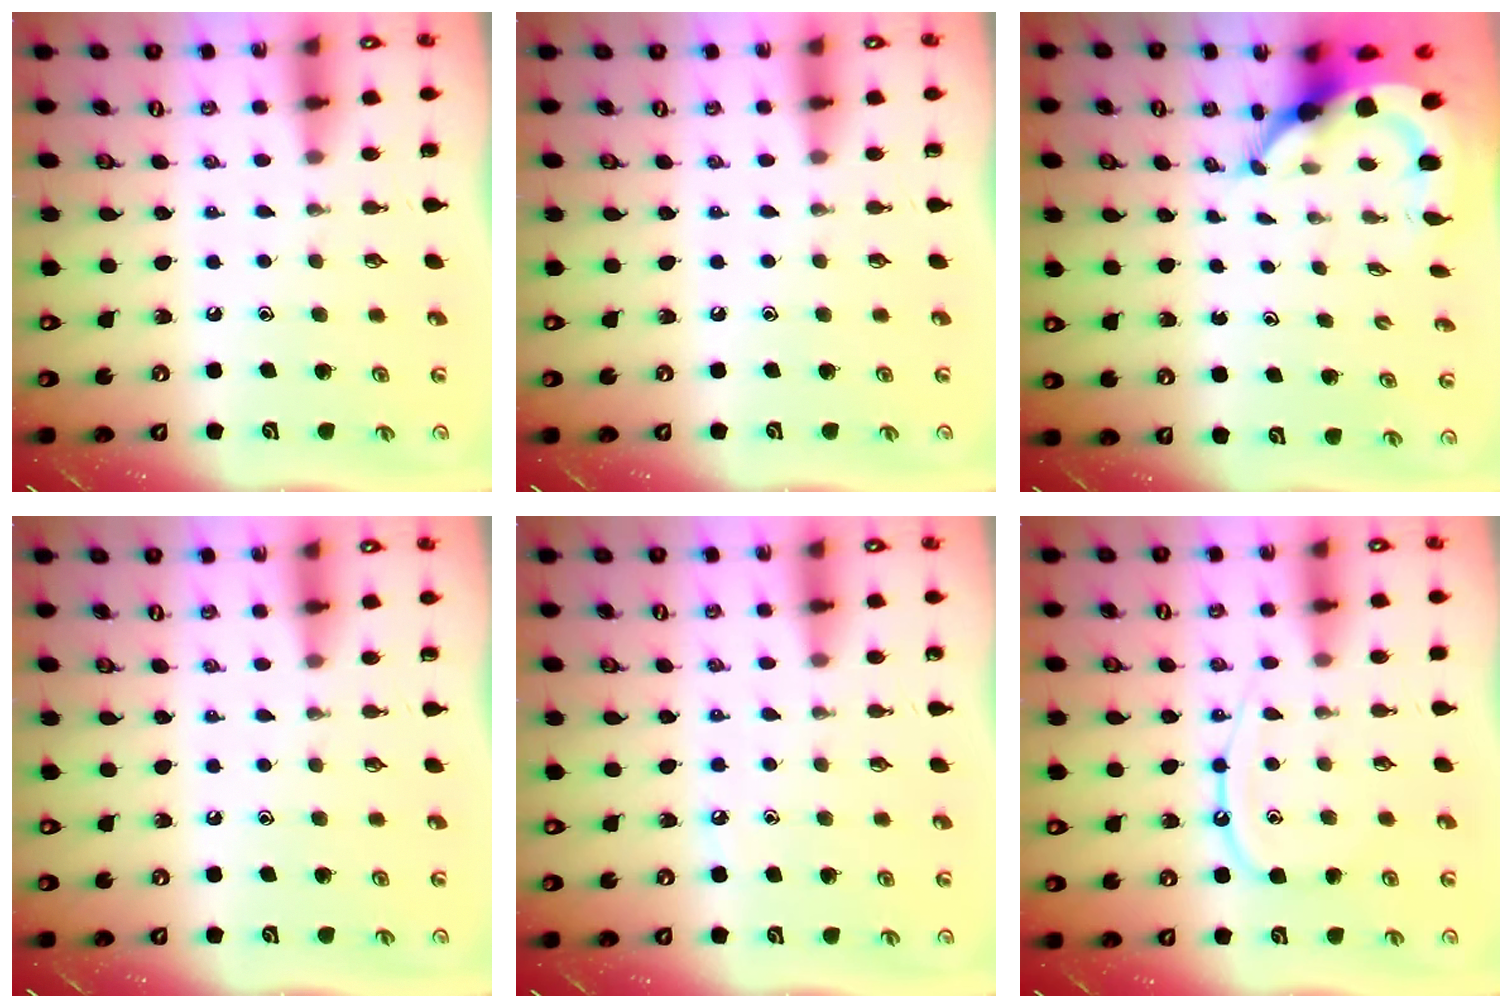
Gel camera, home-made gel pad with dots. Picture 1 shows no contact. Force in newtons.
{"total": 0.0}
{"total": 6.0, "press": 5.9, "slide": 0.9}
{"total": 0.0}
{"total": 3.7, "press": 3.6, "slide": 0.5}
{"total": 10.7, "press": 10.7, "slide": 0.6}